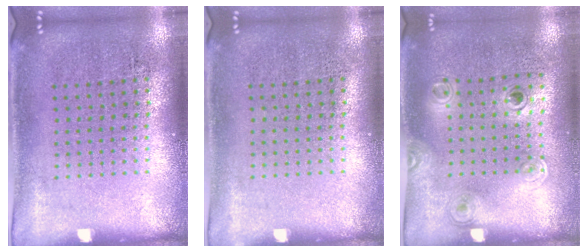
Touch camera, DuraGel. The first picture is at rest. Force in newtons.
{"total": 0.0}
{"total": 1.1, "press": 0.9, "slide": 0.7}